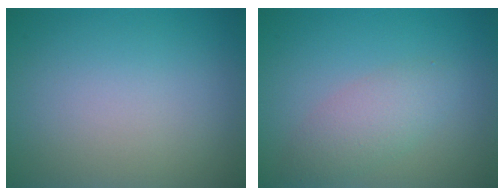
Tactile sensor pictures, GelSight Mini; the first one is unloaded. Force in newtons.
{"total": 2.8, "press": 2.8, "slide": 0.0}